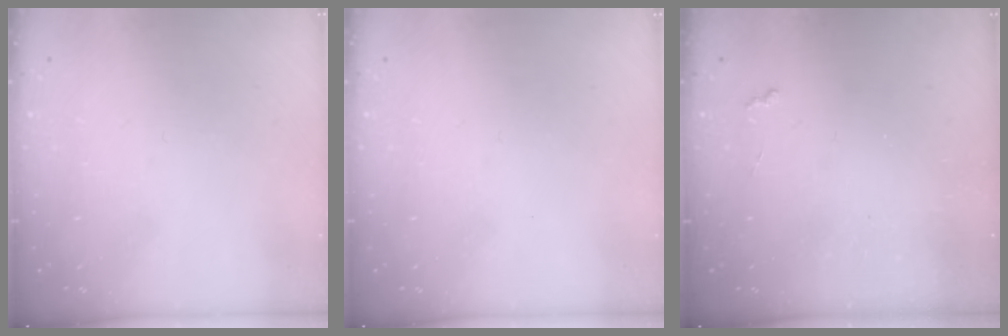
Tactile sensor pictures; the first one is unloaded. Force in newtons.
{"total": 0.0}
{"total": 2.6, "press": 2.6, "slide": 0.5}